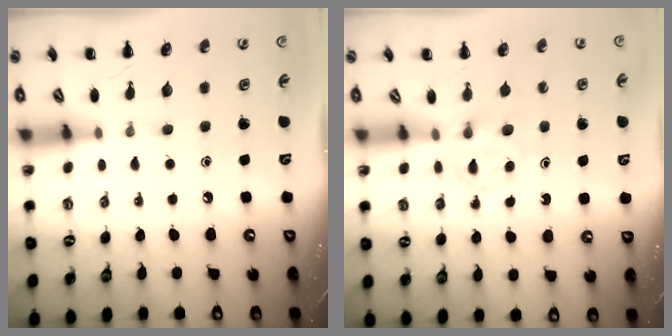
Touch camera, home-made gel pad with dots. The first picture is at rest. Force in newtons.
{"total": 4.0, "press": 3.8, "slide": 1.3}